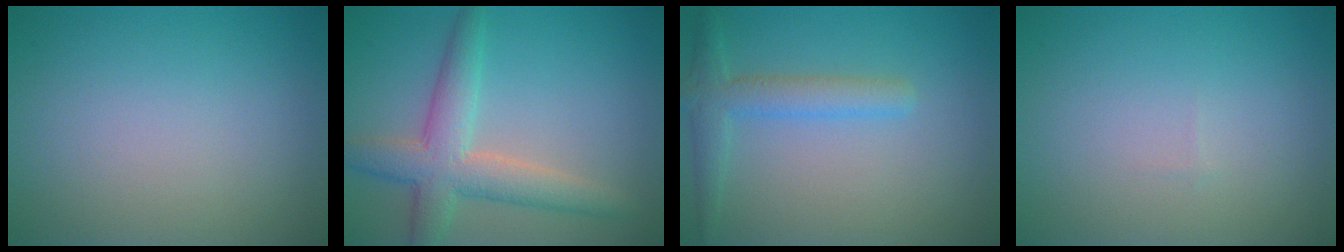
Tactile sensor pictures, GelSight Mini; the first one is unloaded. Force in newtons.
{"total": 5.3, "press": 5.3, "slide": 0.2}
{"total": 3.0, "press": 3.0, "slide": 0.1}
{"total": 0.0}